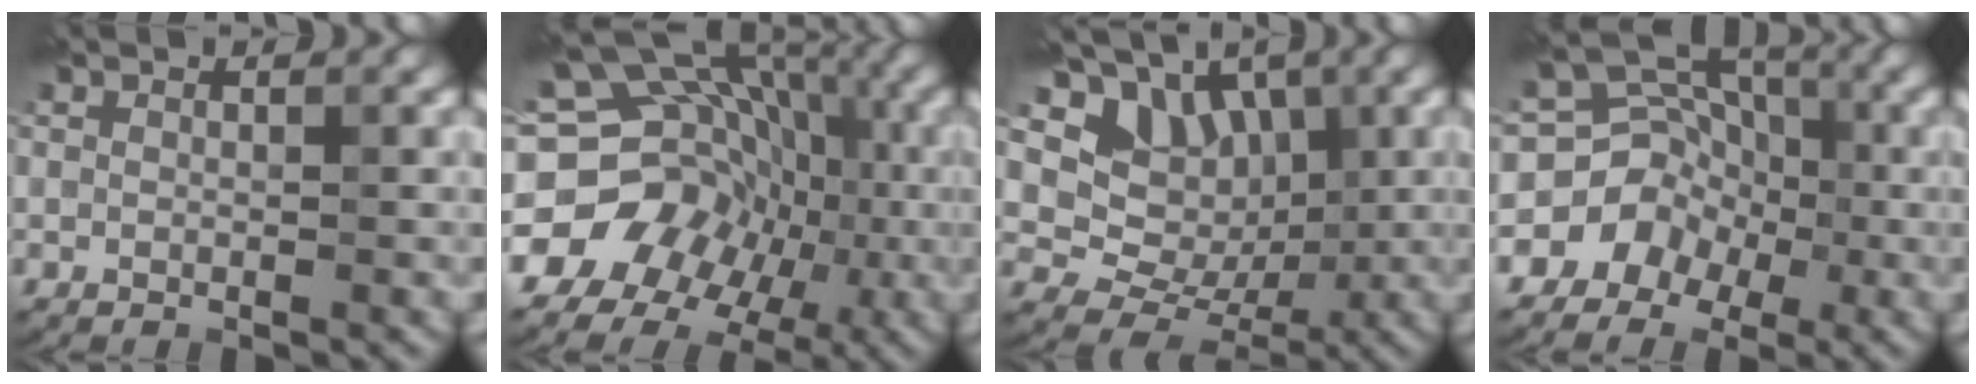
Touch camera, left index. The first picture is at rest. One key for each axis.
{"total": 15.4, "fx": -4.4, "fy": 13.4, "fz": 6.3, "tx": -0.100, "ty": 0.004, "tz": -0.088}
{"total": 6.9, "fx": 3.3, "fy": 5.4, "fz": 2.6, "tx": -0.036, "ty": -0.003, "tz": 0.046}
{"total": 6.2, "fx": -2.3, "fy": 5.6, "fz": 1.6, "tx": 0.014, "ty": 0.018, "tz": -0.055}